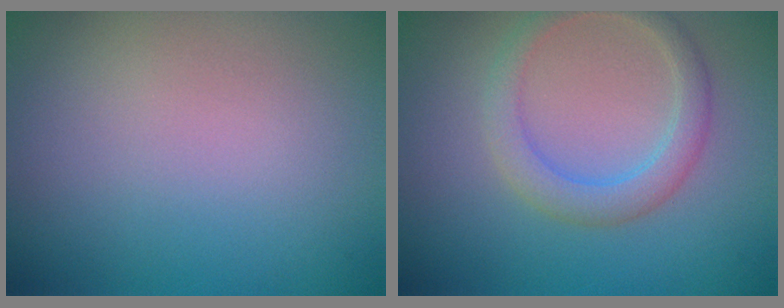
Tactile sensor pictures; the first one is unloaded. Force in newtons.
{"total": 3.0, "press": 3.0, "slide": 0.0}